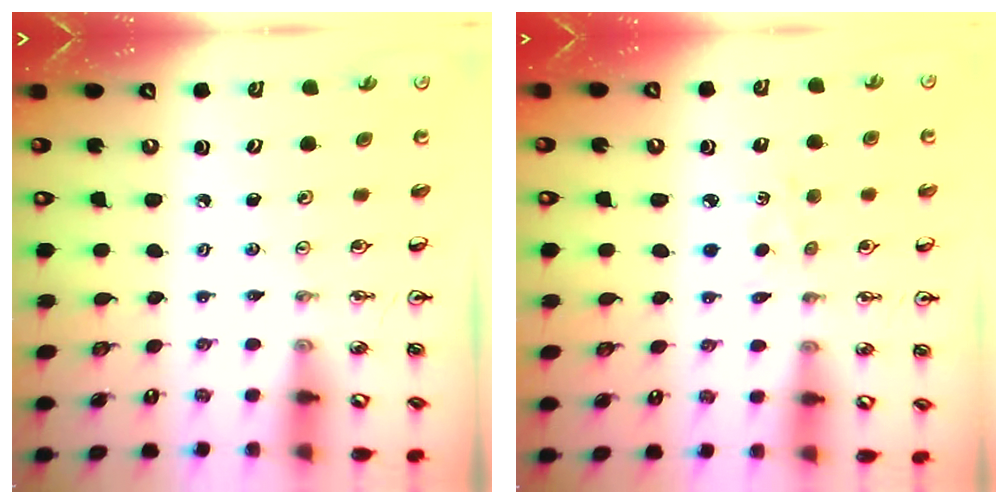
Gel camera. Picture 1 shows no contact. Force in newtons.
{"total": 3.9, "press": 3.9, "slide": 0.5}